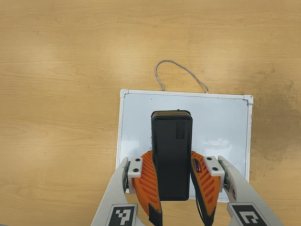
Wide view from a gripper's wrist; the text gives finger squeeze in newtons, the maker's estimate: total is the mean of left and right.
{"total": 8.9, "left": 7.6, "right": 10.2}